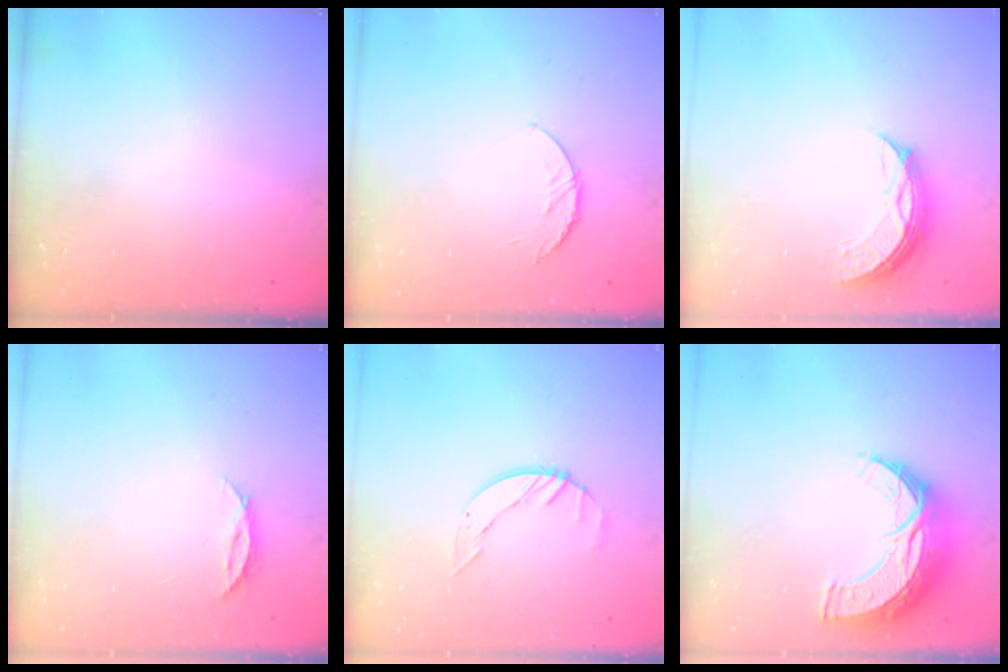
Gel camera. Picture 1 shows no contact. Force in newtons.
{"total": 5.7, "press": 5.7, "slide": 0.7}
{"total": 8.8, "press": 8.7, "slide": 0.6}
{"total": 4.0, "press": 3.9, "slide": 0.4}
{"total": 3.6, "press": 3.6, "slide": 0.4}
{"total": 13.7, "press": 13.6, "slide": 0.8}